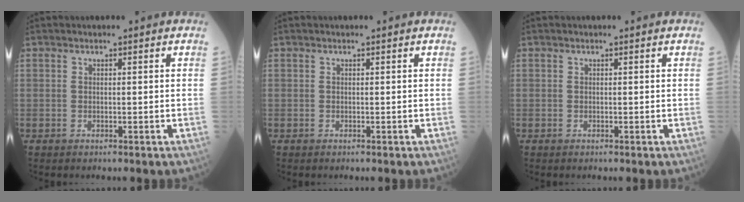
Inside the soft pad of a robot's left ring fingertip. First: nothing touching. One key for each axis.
{"total": 0.0}
{"total": 0.0}